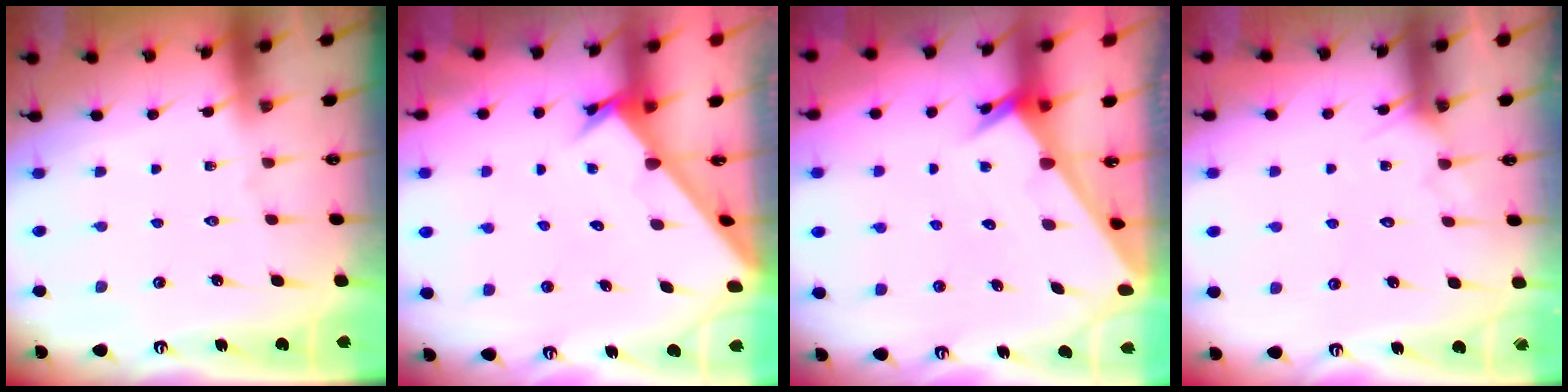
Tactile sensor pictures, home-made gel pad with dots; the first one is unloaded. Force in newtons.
{"total": 2.6, "press": 2.6, "slide": 0.3}
{"total": 2.3, "press": 2.3, "slide": 0.1}
{"total": 5.8, "press": 5.8, "slide": 0.4}